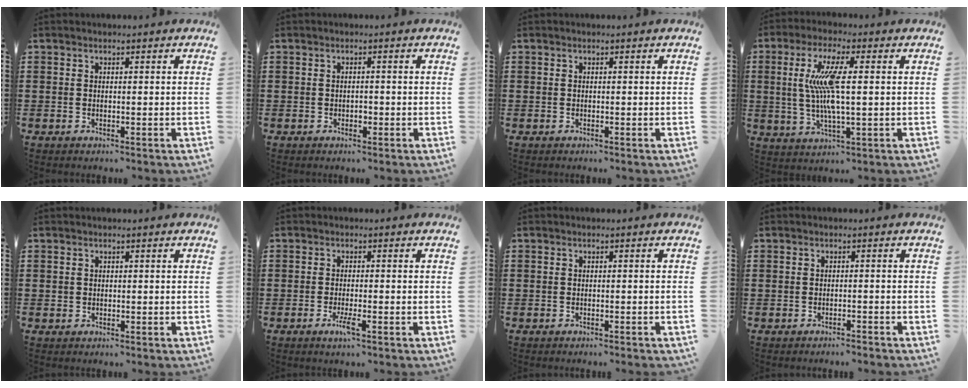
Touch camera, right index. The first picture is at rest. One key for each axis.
{"total": 0.8, "fx": -0.3, "fy": 0.5, "fz": 0.5, "tx": -0.011, "ty": -0.001, "tz": -0.006}
{"total": 0.0}
{"total": 9.2, "fx": 0.9, "fy": 2.0, "fz": 8.9, "tx": -0.195, "ty": -0.007, "tz": 0.004}
{"total": 0.5, "fx": 0.1, "fy": 0.5, "fz": 0.1, "tx": -0.002, "ty": 0.005, "tz": 0.000}
{"total": 2.6, "fx": -1.3, "fy": 0.2, "fz": 2.3, "tx": -0.052, "ty": -0.010, "tz": -0.026}
{"total": 0.8, "fx": -0.7, "fy": 0.0, "fz": 0.1, "tx": -0.005, "ty": -0.003, "tz": -0.015}
{"total": 1.5, "fx": -1.4, "fy": 0.1, "fz": -0.2, "tx": -0.001, "ty": 0.004, "tz": -0.033}